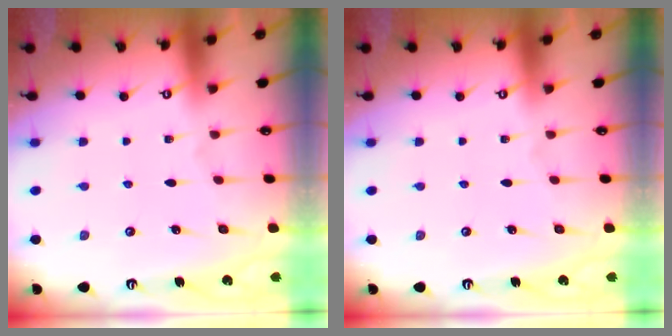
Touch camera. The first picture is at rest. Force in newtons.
{"total": 0.0}